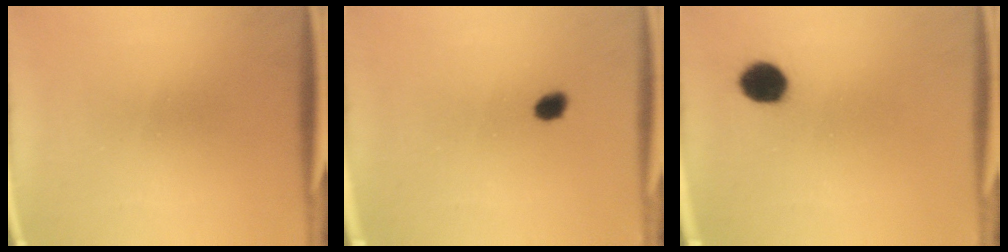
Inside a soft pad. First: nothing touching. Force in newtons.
{"total": 1.8}
{"total": 6.2}